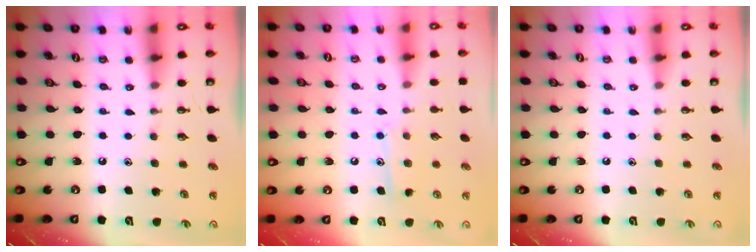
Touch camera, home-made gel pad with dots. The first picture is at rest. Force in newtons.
{"total": 9.0, "press": 9.0, "slide": 0.7}
{"total": 0.0}